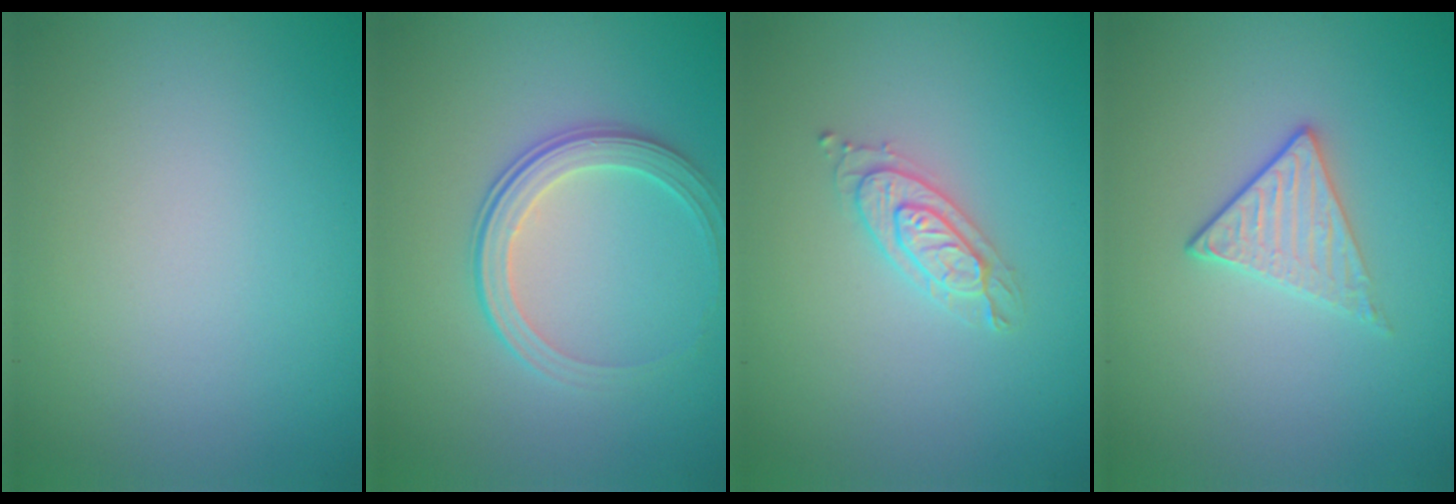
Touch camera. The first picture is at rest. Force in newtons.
{"total": 2.8, "press": 2.2, "slide": 1.8}
{"total": 2.1, "press": 2.1, "slide": 0.2}
{"total": 2.0, "press": 1.7, "slide": 1.0}